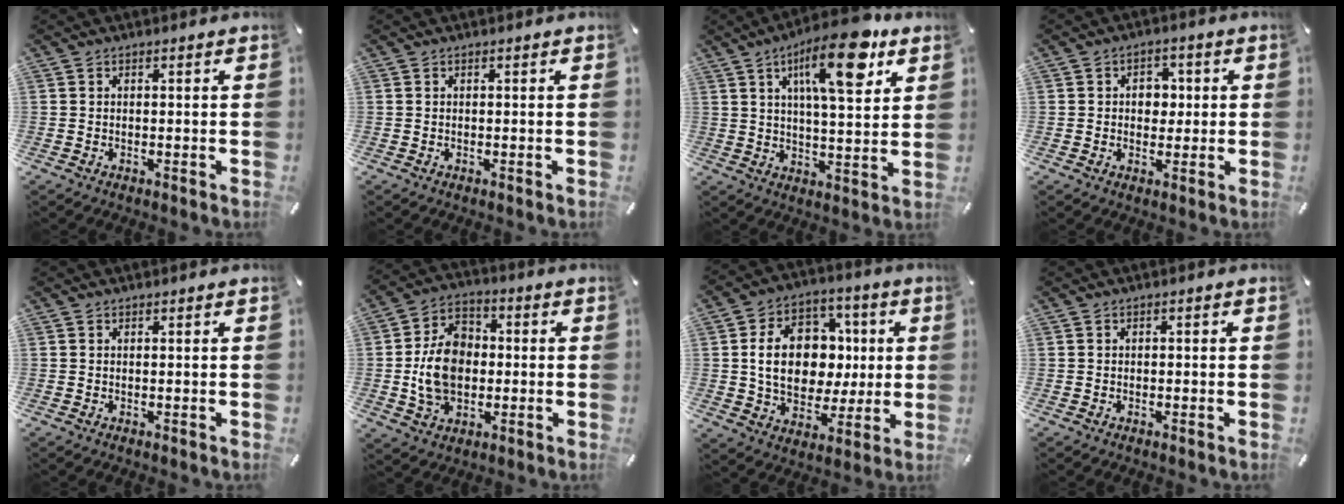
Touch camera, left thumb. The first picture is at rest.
{"total": 0.0}
{"total": 16.9, "force": [8.3, 6.0, 13.5], "torque": [-0.205, -0.024, 0.128]}
{"total": 5.6, "force": [0.2, 4.4, 3.4], "torque": [-0.039, -0.001, -0.005]}
{"total": 0.0}
{"total": 12.4, "force": [-0.9, 9.7, 7.6], "torque": [-0.167, 0.013, -0.017]}
{"total": 16.1, "force": [0.9, 12.7, 9.8], "torque": [-0.180, 0.012, 0.025]}
{"total": 0.8, "force": [-0.5, 0.4, 0.5], "torque": [-0.010, 0.001, -0.010]}